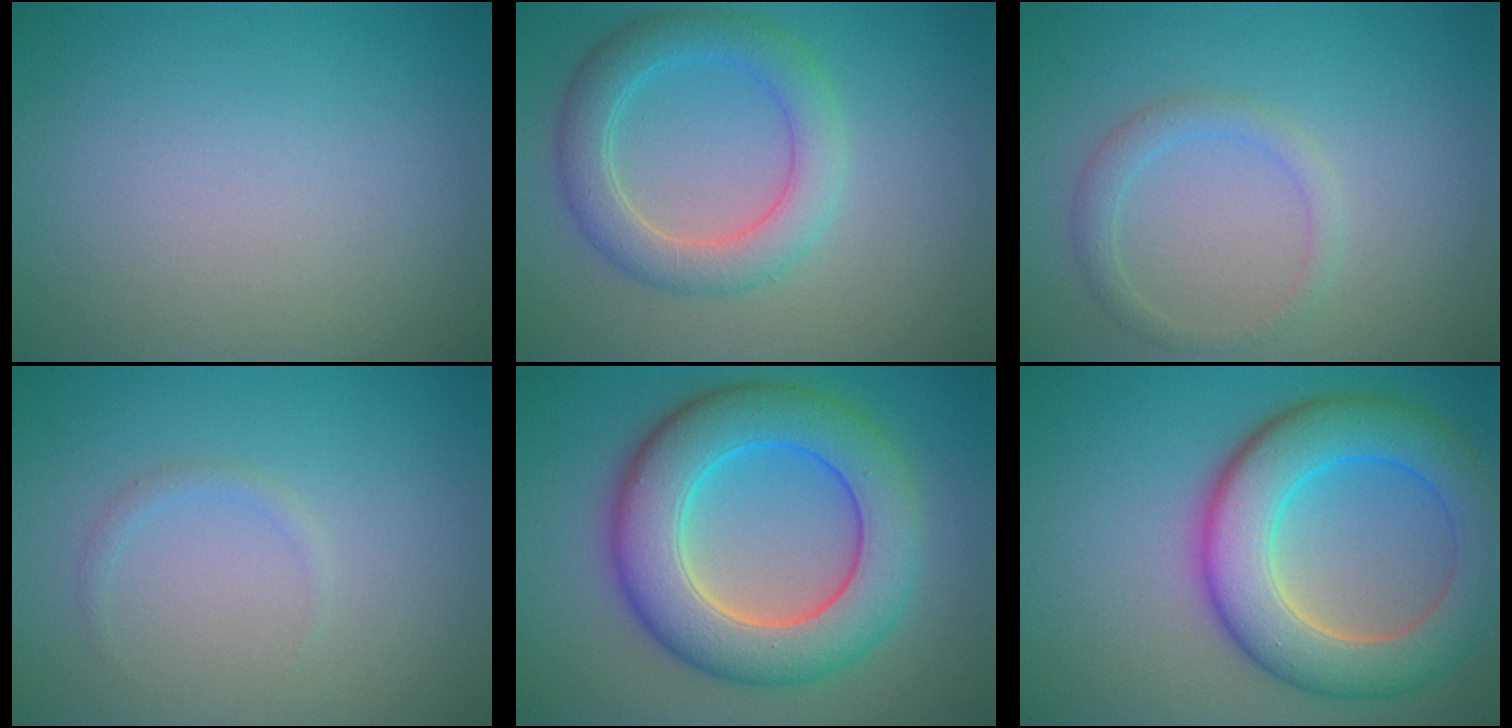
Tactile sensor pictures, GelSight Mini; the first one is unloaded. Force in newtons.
{"total": 4.5, "press": 4.4, "slide": 0.4}
{"total": 1.8, "press": 1.8, "slide": 0.1}
{"total": 0.7, "press": 0.7, "slide": 0.1}
{"total": 9.8, "press": 9.8, "slide": 0.1}
{"total": 8.8, "press": 8.8, "slide": 0.4}